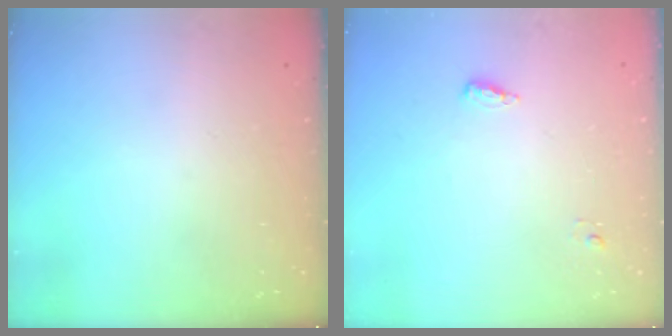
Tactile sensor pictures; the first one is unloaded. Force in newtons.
{"total": 4.6, "press": 4.4, "slide": 1.1}